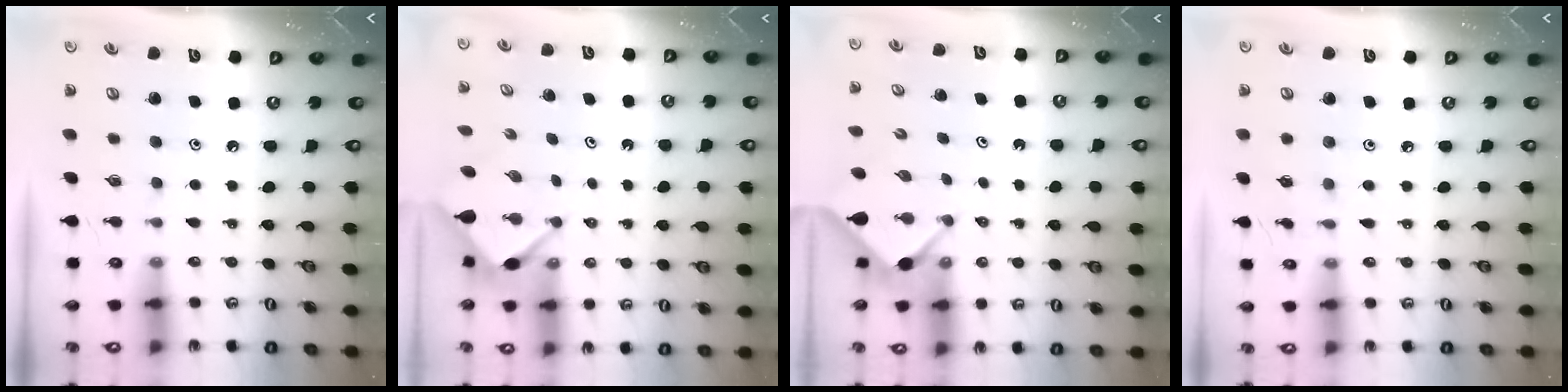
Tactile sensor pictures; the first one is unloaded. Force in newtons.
{"total": 2.9, "press": 2.8, "slide": 0.3}
{"total": 3.0, "press": 2.9, "slide": 0.4}
{"total": 2.7, "press": 2.7, "slide": 0.4}